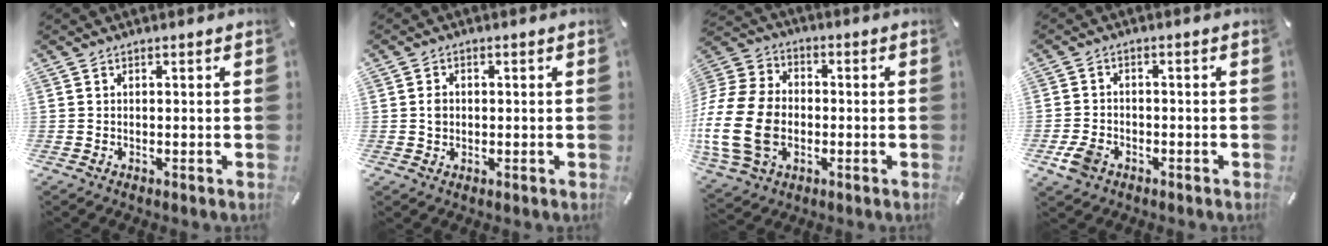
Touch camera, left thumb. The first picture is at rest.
{"total": 2.2, "force": [-0.1, 1.9, 1.1], "torque": [-0.023, 0.006, -0.004]}
{"total": 19.9, "force": [-3.8, 15.5, 12.0], "torque": [-0.256, 0.023, -0.063]}
{"total": 5.1, "force": [-2.5, 3.7, 2.4], "torque": [-0.064, 0.005, -0.049]}